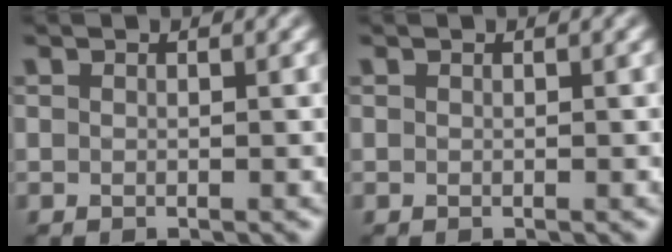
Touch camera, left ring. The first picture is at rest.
{"total": 0.0}